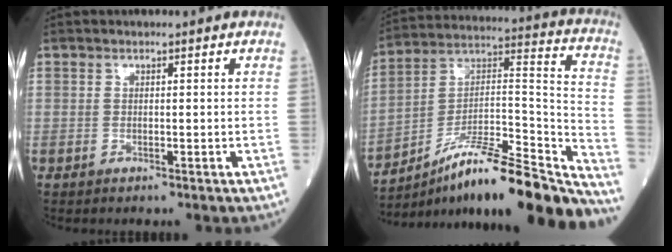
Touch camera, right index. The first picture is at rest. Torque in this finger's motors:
{"motor_torque": [0.47, -0.58, 0.51, 0.09]}